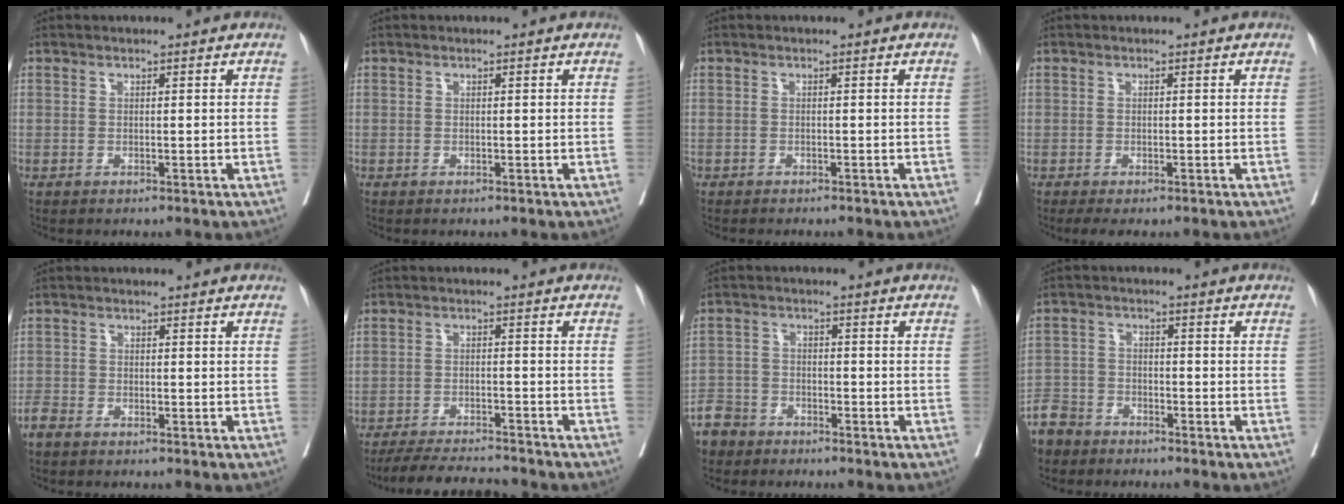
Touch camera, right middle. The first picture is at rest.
{"total": 0.0}
{"total": 3.4, "force": [-3.0, 0.7, 1.3], "torque": [-0.017, -0.006, -0.039]}
{"total": 2.6, "force": [-1.9, 1.0, 1.3], "torque": [-0.016, -0.005, -0.027]}
{"total": 2.1, "force": [-1.8, 0.7, 0.8], "torque": [-0.021, -0.003, -0.034]}
{"total": 9.0, "force": [-8.5, 0.4, 2.7], "torque": [-0.039, -0.006, -0.136]}
{"total": 5.7, "force": [-4.7, 3.1, 0.1], "torque": [-0.007, -0.005, -0.096]}
{"total": 6.1, "force": [-5.3, 3.0, 0.4], "torque": [-0.014, -0.007, -0.107]}